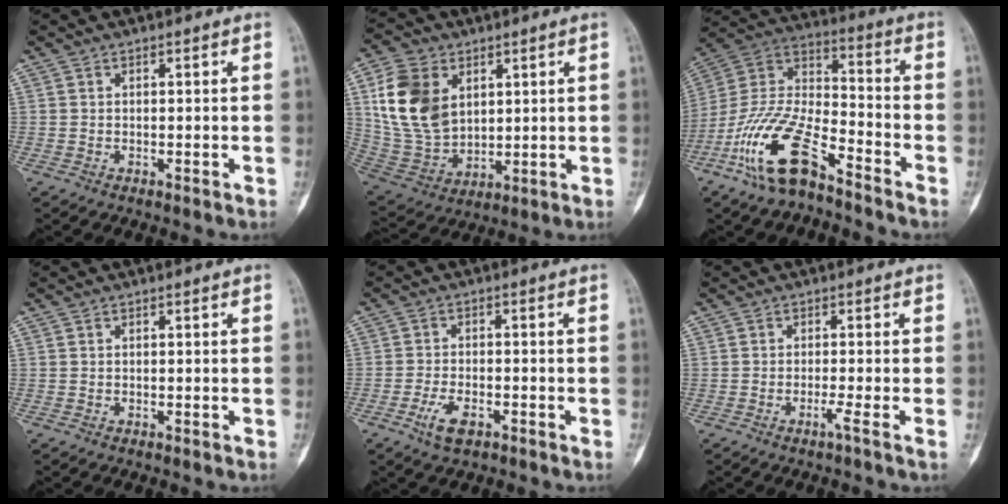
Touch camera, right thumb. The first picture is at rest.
{"total": 15.7, "force": [4.8, 11.0, 10.1], "torque": [-0.181, -0.016, 0.106]}
{"total": 16.9, "force": [-10.5, 6.2, 11.7], "torque": [-0.231, 0.068, -0.205]}
{"total": 0.0}
{"total": 4.8, "force": [-2.6, 2.2, 3.4], "torque": [-0.070, 0.008, -0.045]}
{"total": 1.8, "force": [-1.0, -0.7, 1.4], "torque": [-0.032, -0.005, -0.023]}